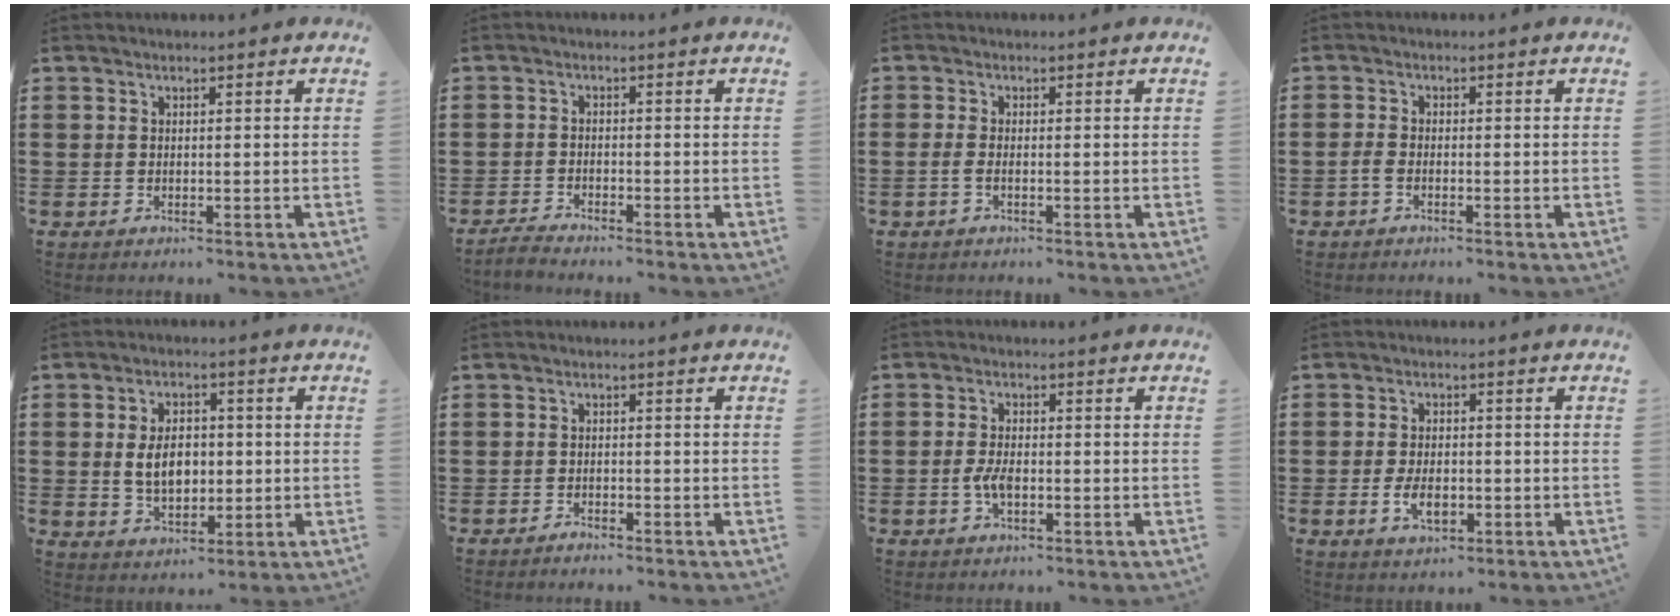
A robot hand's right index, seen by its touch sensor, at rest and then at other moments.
{"total": 1.7, "force": [-1.7, 0.0, 0.2], "torque": [-0.007, 0.002, -0.035]}
{"total": 1.3, "force": [-0.6, 0.1, 1.2], "torque": [-0.021, -0.003, -0.010]}
{"total": 1.4, "force": [-0.9, 0.4, 0.9], "torque": [-0.019, 0.000, -0.018]}
{"total": 6.0, "force": [0.1, 3.9, 4.6], "torque": [-0.079, 0.007, -0.004]}
{"total": 1.0, "force": [-1.0, 0.1, 0.2], "torque": [-0.007, -0.001, -0.020]}
{"total": 3.0, "force": [-0.9, 0.9, 2.8], "torque": [-0.066, -0.007, -0.018]}
{"total": 4.3, "force": [-1.2, 2.2, 3.6], "torque": [-0.063, -0.006, -0.022]}